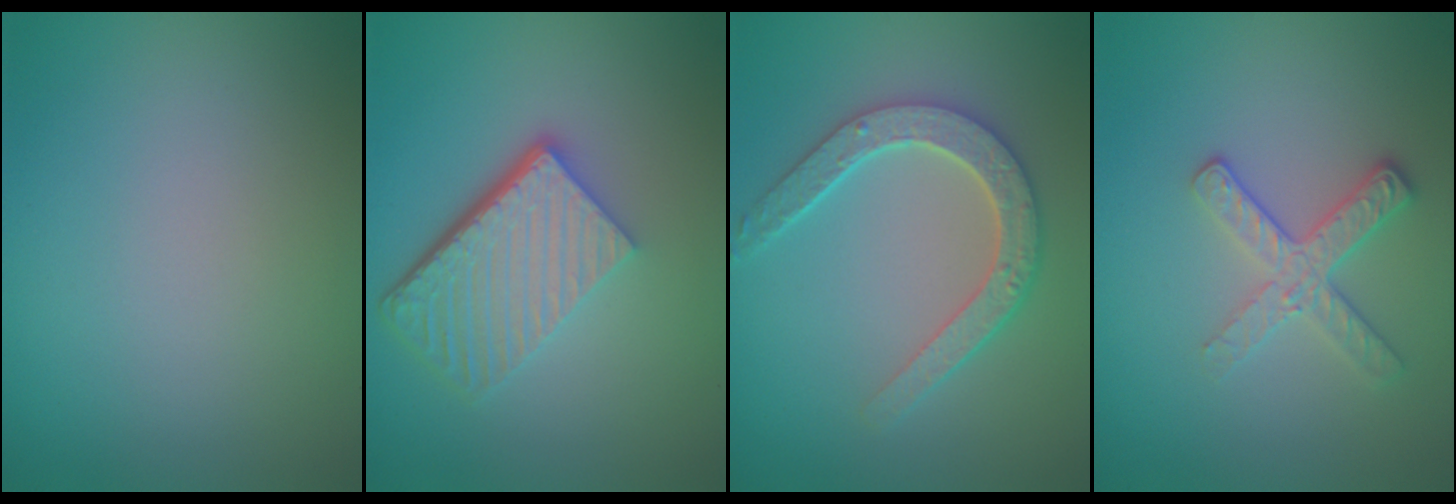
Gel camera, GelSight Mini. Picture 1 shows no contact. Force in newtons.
{"total": 6.1, "press": 4.1, "slide": 4.5}
{"total": 4.6, "press": 3.7, "slide": 2.6}
{"total": 2.7, "press": 2.5, "slide": 1.1}